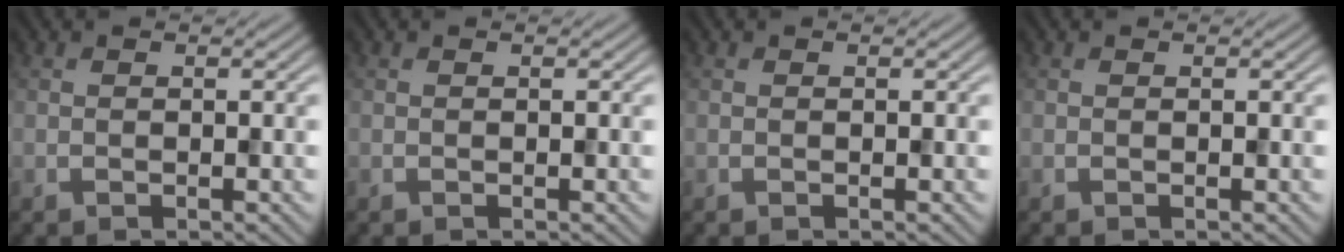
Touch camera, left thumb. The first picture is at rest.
{"total": 0.0}
{"total": 0.0}
{"total": 0.0}